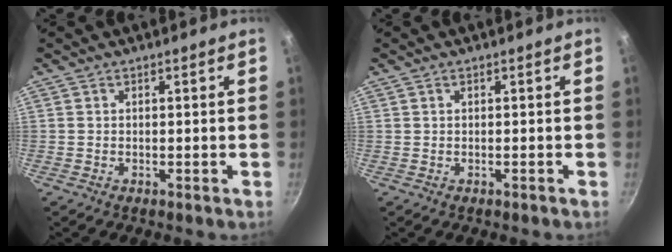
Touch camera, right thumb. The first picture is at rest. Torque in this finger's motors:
{"motor_torque": [-0.23, -0.47, 0.32, 0.03, -0.03]}